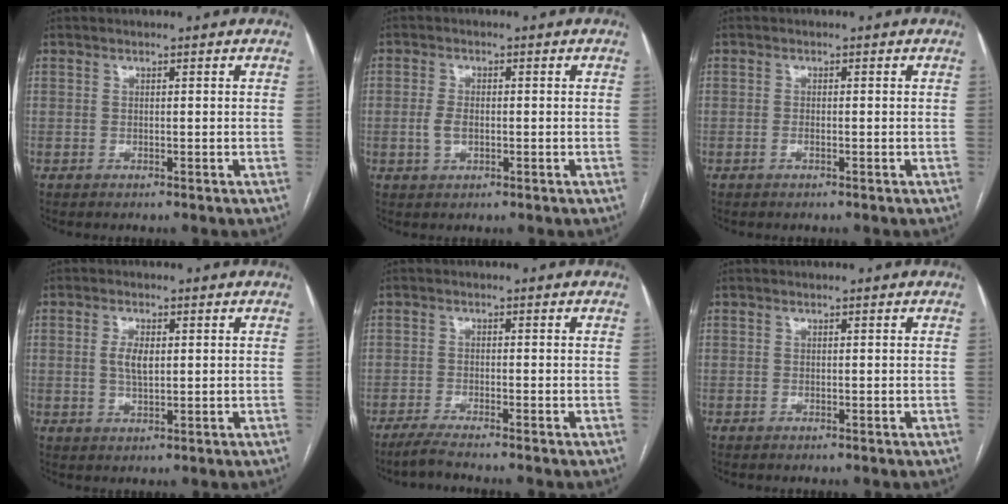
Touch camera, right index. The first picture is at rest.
{"total": 3.0, "force": [-0.5, 1.7, 2.5], "torque": [-0.056, 0.002, -0.007]}
{"total": 0.8, "force": [-0.3, 0.3, 0.7], "torque": [-0.016, 0.000, -0.005]}
{"total": 3.4, "force": [0.5, 1.4, 3.1], "torque": [-0.064, 0.003, 0.012]}
{"total": 3.8, "force": [-3.3, -0.6, 1.7], "torque": [-0.035, -0.010, -0.063]}
{"total": 0.0}